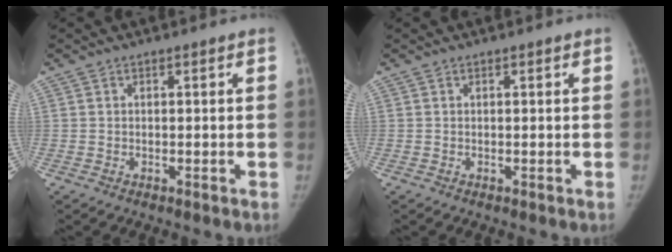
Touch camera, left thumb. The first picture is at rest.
{"total": 0.0}